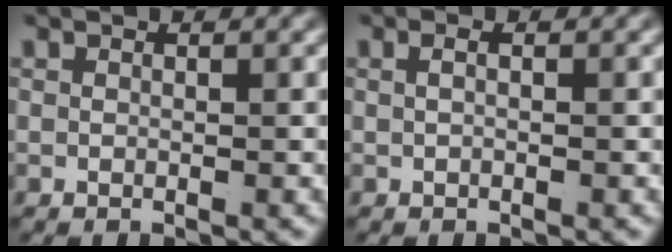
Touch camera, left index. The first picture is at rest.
{"total": 0.7, "force": [-0.1, -0.3, 0.6], "torque": [-0.008, 0.000, -0.001]}